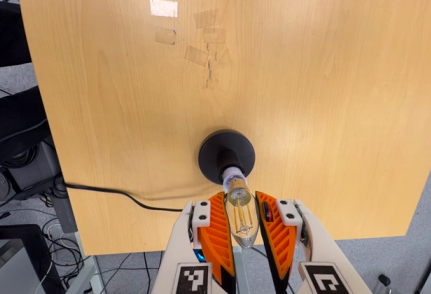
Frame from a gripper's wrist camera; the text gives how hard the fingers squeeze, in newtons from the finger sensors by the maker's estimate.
{"total": 12.9, "left": 14.4, "right": 11.4}